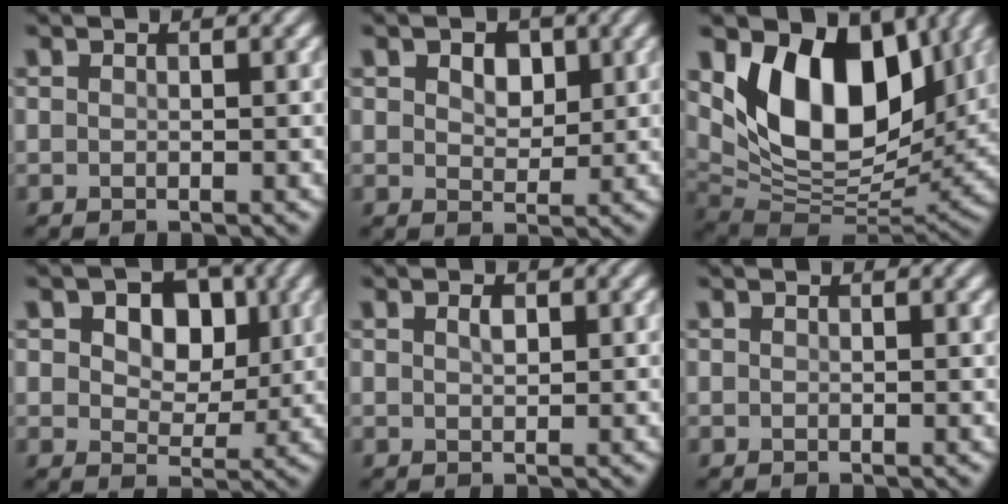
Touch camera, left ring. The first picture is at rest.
{"total": 2.8, "force": [1.1, 1.8, 1.8], "torque": [-0.030, 0.002, 0.014]}
{"total": 11.9, "force": [4.2, 7.2, 8.4], "torque": [-0.134, -0.013, 0.073]}
{"total": 6.2, "force": [1.9, 4.2, 4.2], "torque": [-0.064, 0.005, 0.012]}
{"total": 1.1, "force": [0.5, 0.5, 0.8], "torque": [-0.017, 0.001, 0.011]}
{"total": 0.0}